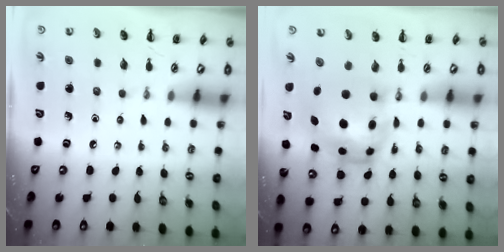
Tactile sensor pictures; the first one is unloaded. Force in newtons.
{"total": 7.0, "press": 6.8, "slide": 1.7}